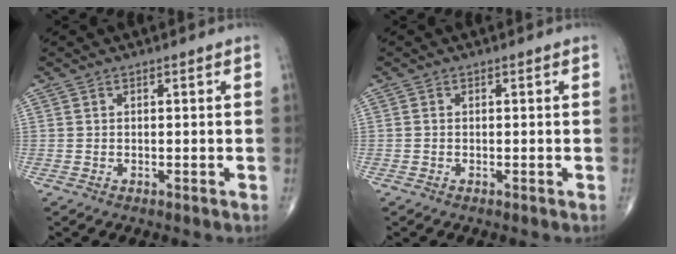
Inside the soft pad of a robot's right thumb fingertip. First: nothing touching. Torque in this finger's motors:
{"motor_torque": [-0.14, 0.26, -0.16, -0.05, -0.03]}